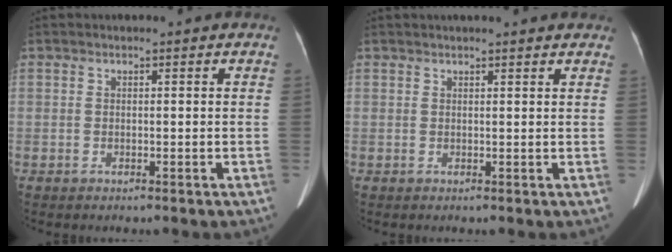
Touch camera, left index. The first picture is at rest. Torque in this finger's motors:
{"motor_torque": [0.85, -0.95, 0.09, 0.01]}